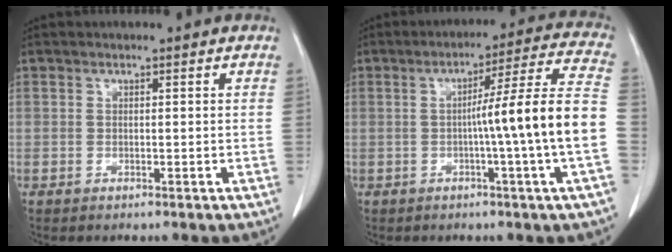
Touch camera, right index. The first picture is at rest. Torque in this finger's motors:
{"motor_torque": [1.63, -0.34, 0.66, 0.14]}